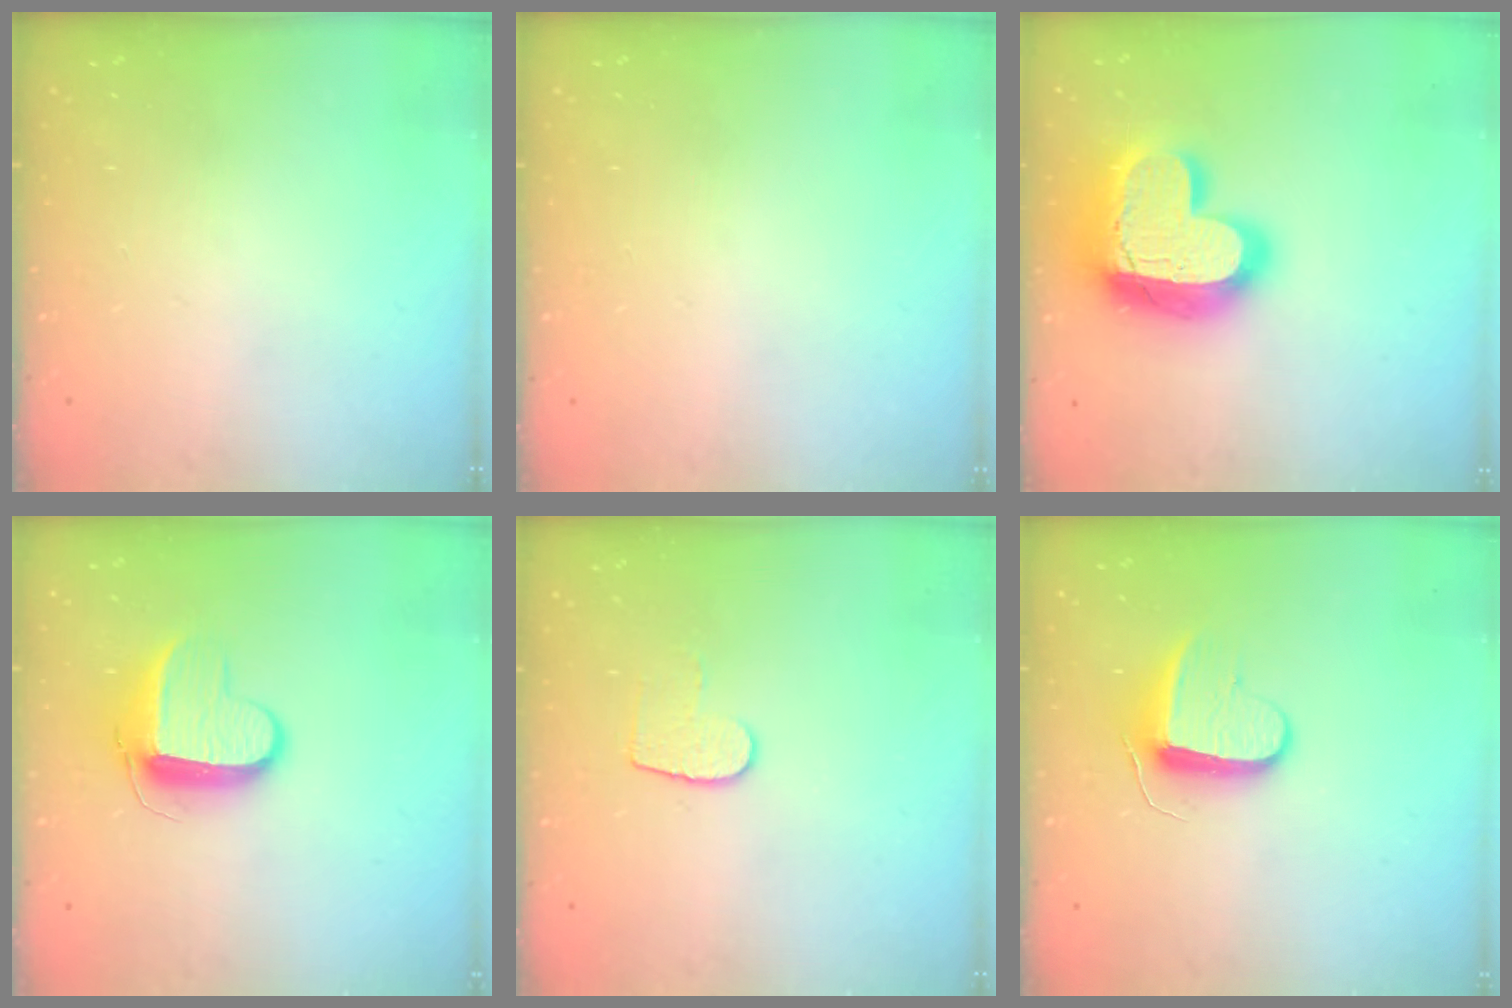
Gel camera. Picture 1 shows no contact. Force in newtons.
{"total": 0.5, "press": 0.5, "slide": 0.1}
{"total": 23.6, "press": 23.5, "slide": 2.0}
{"total": 10.3, "press": 10.3, "slide": 1.1}
{"total": 6.3, "press": 6.3, "slide": 0.4}
{"total": 9.1, "press": 9.1, "slide": 0.0}